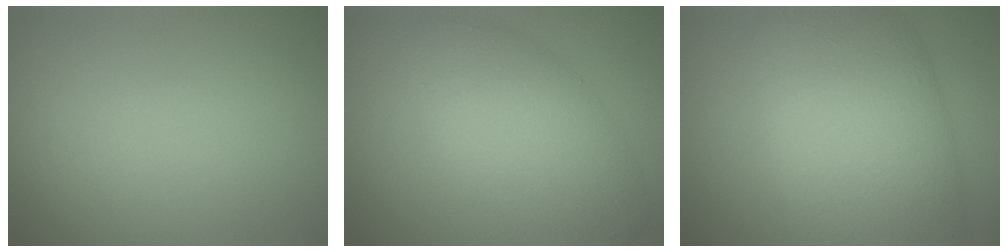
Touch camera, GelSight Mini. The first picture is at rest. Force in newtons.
{"total": 6.9, "press": 6.9, "slide": 0.3}
{"total": 12.2, "press": 12.1, "slide": 0.4}